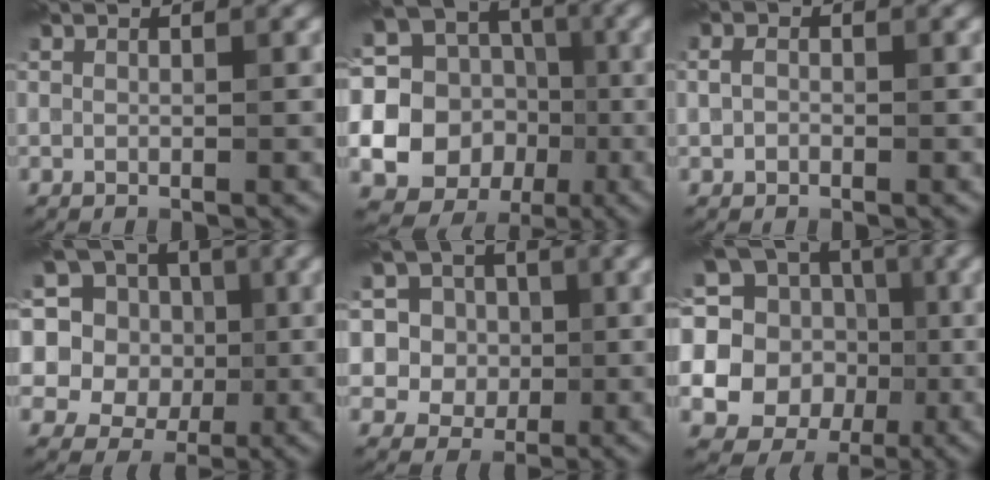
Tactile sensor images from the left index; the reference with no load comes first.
{"total": 18.7, "force": [-0.2, 17.7, 6.0], "torque": [-0.154, 0.002, -0.020]}
{"total": 1.4, "force": [-0.1, 1.1, 0.8], "torque": [-0.017, 0.000, -0.008]}
{"total": 15.1, "force": [5.9, 12.6, 6.1], "torque": [-0.172, 0.052, 0.092]}
{"total": 8.0, "force": [2.4, 7.2, 2.8], "torque": [-0.058, 0.021, 0.022]}
{"total": 17.9, "force": [2.6, 16.3, 6.9], "torque": [-0.163, 0.021, 0.026]}